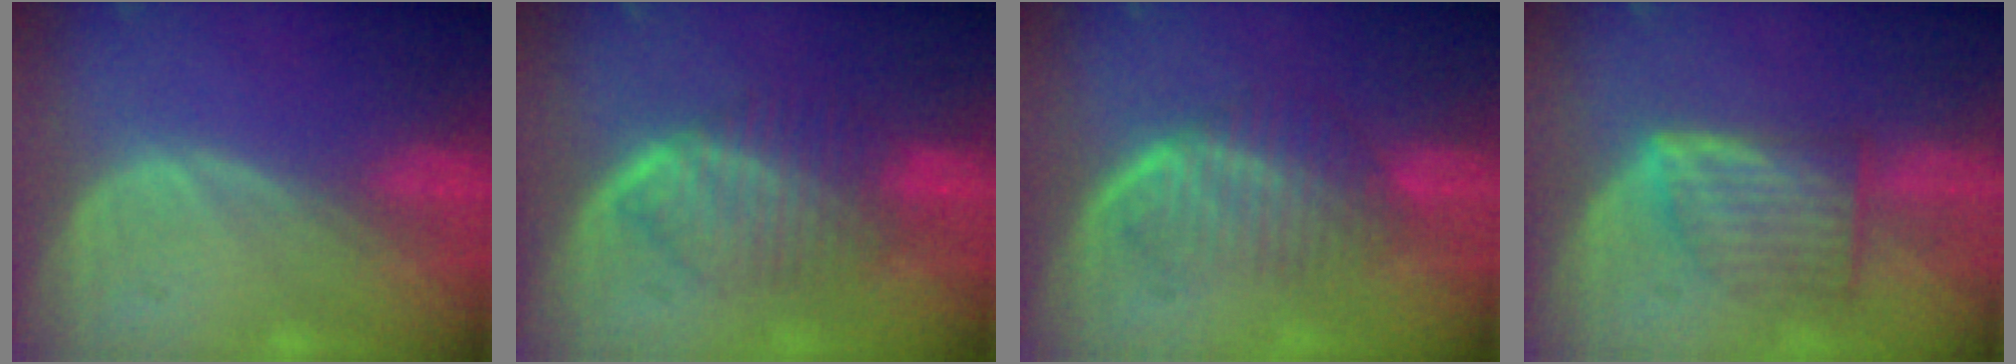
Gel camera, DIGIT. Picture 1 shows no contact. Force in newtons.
{"total": 6.7, "press": 6.7, "slide": 0.7}
{"total": 6.2, "press": 6.1, "slide": 1.0}
{"total": 7.2, "press": 6.5, "slide": 3.1}